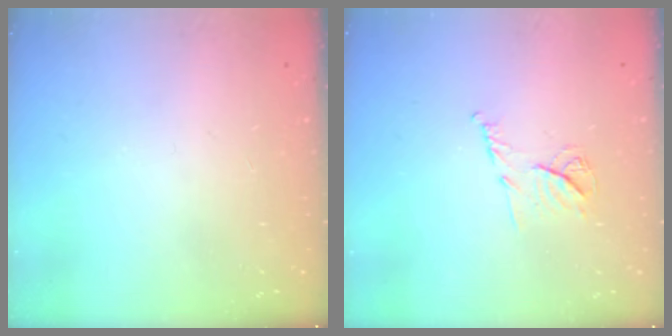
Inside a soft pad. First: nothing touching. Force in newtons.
{"total": 7.9, "press": 7.9, "slide": 0.3}